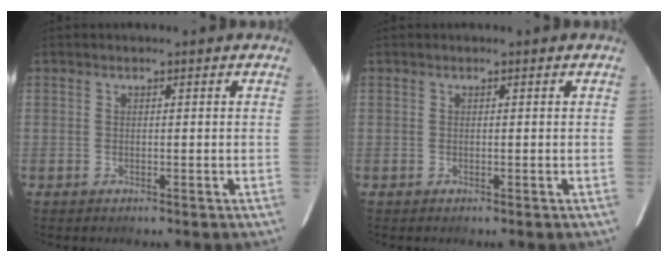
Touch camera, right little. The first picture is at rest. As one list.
[{"total": 0.0}]